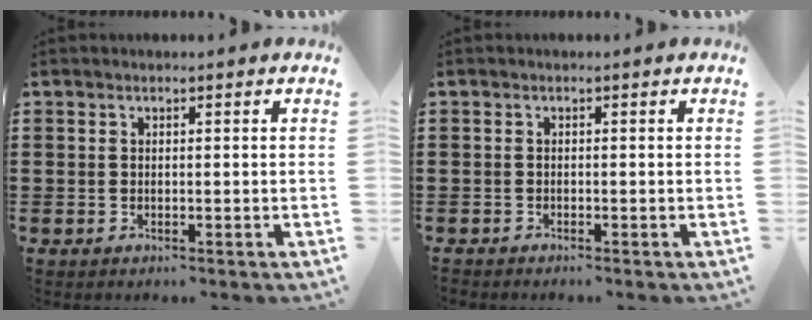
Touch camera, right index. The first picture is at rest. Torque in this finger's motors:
{"motor_torque": [-1.13, 1.01, -1.05, -0.05]}